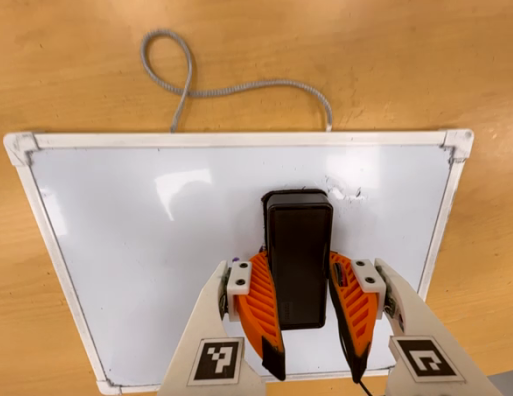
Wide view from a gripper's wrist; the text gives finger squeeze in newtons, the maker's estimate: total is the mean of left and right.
{"total": 12.5, "left": 12.5, "right": 12.6}